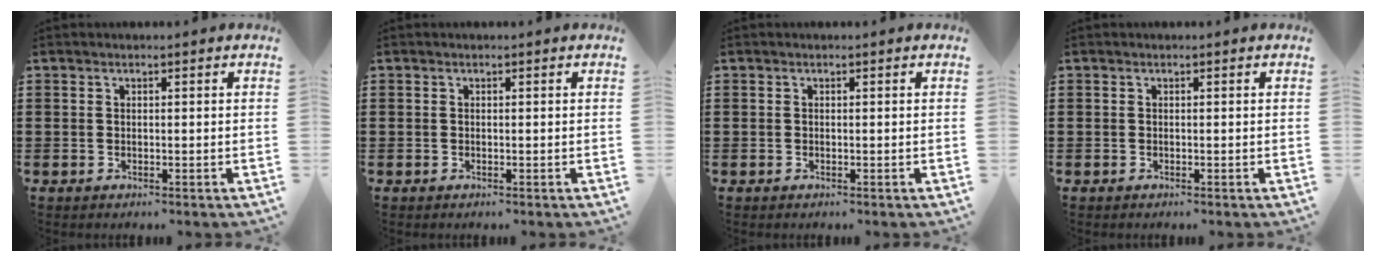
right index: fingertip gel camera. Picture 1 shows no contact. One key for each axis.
{"total": 0.0}
{"total": 0.0}
{"total": 0.0}